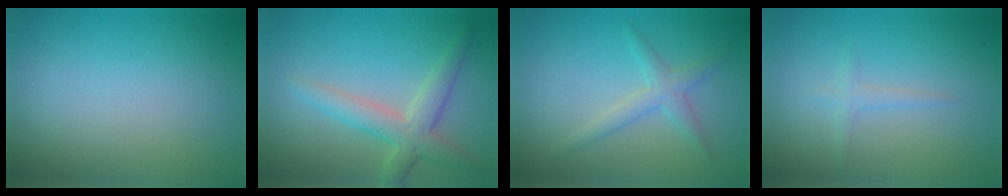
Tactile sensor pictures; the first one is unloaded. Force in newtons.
{"total": 3.9, "press": 3.8, "slide": 0.1}
{"total": 2.1, "press": 2.1, "slide": 0.1}
{"total": 1.1, "press": 1.1, "slide": 0.0}